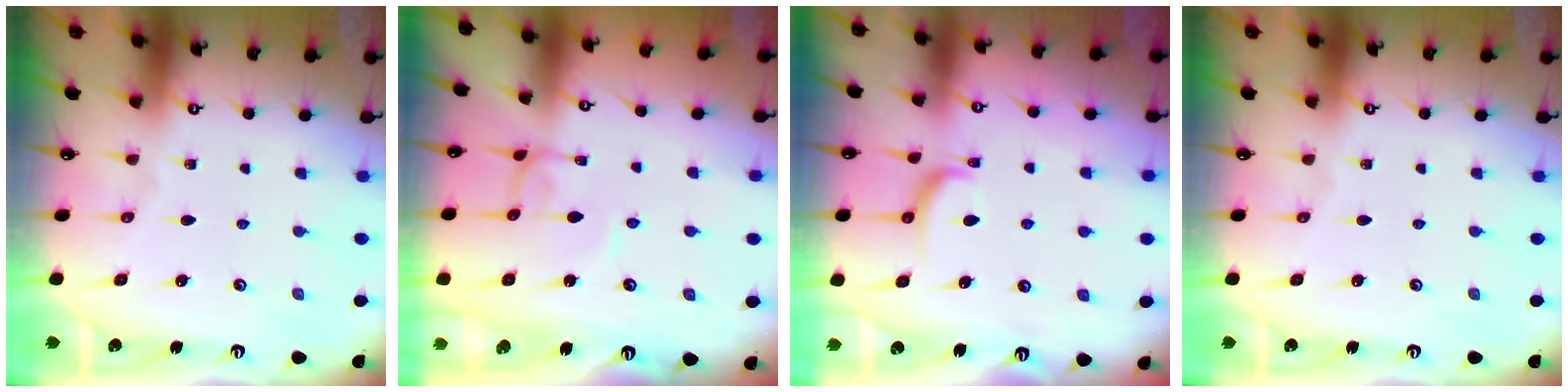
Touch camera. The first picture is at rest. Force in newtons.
{"total": 2.4, "press": 2.4, "slide": 0.1}
{"total": 3.0, "press": 2.8, "slide": 1.0}
{"total": 0.0}